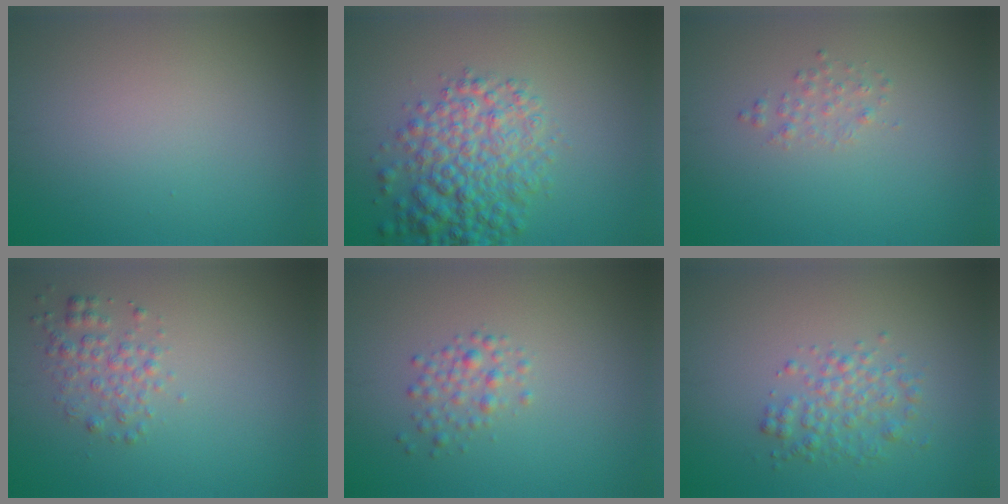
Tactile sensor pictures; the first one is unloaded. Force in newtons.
{"total": 6.3, "press": 6.3, "slide": 0.2}
{"total": 1.0, "press": 1.0, "slide": 0.1}
{"total": 2.2, "press": 2.2, "slide": 0.1}
{"total": 1.8, "press": 1.8, "slide": 0.0}
{"total": 2.6, "press": 2.6, "slide": 0.0}